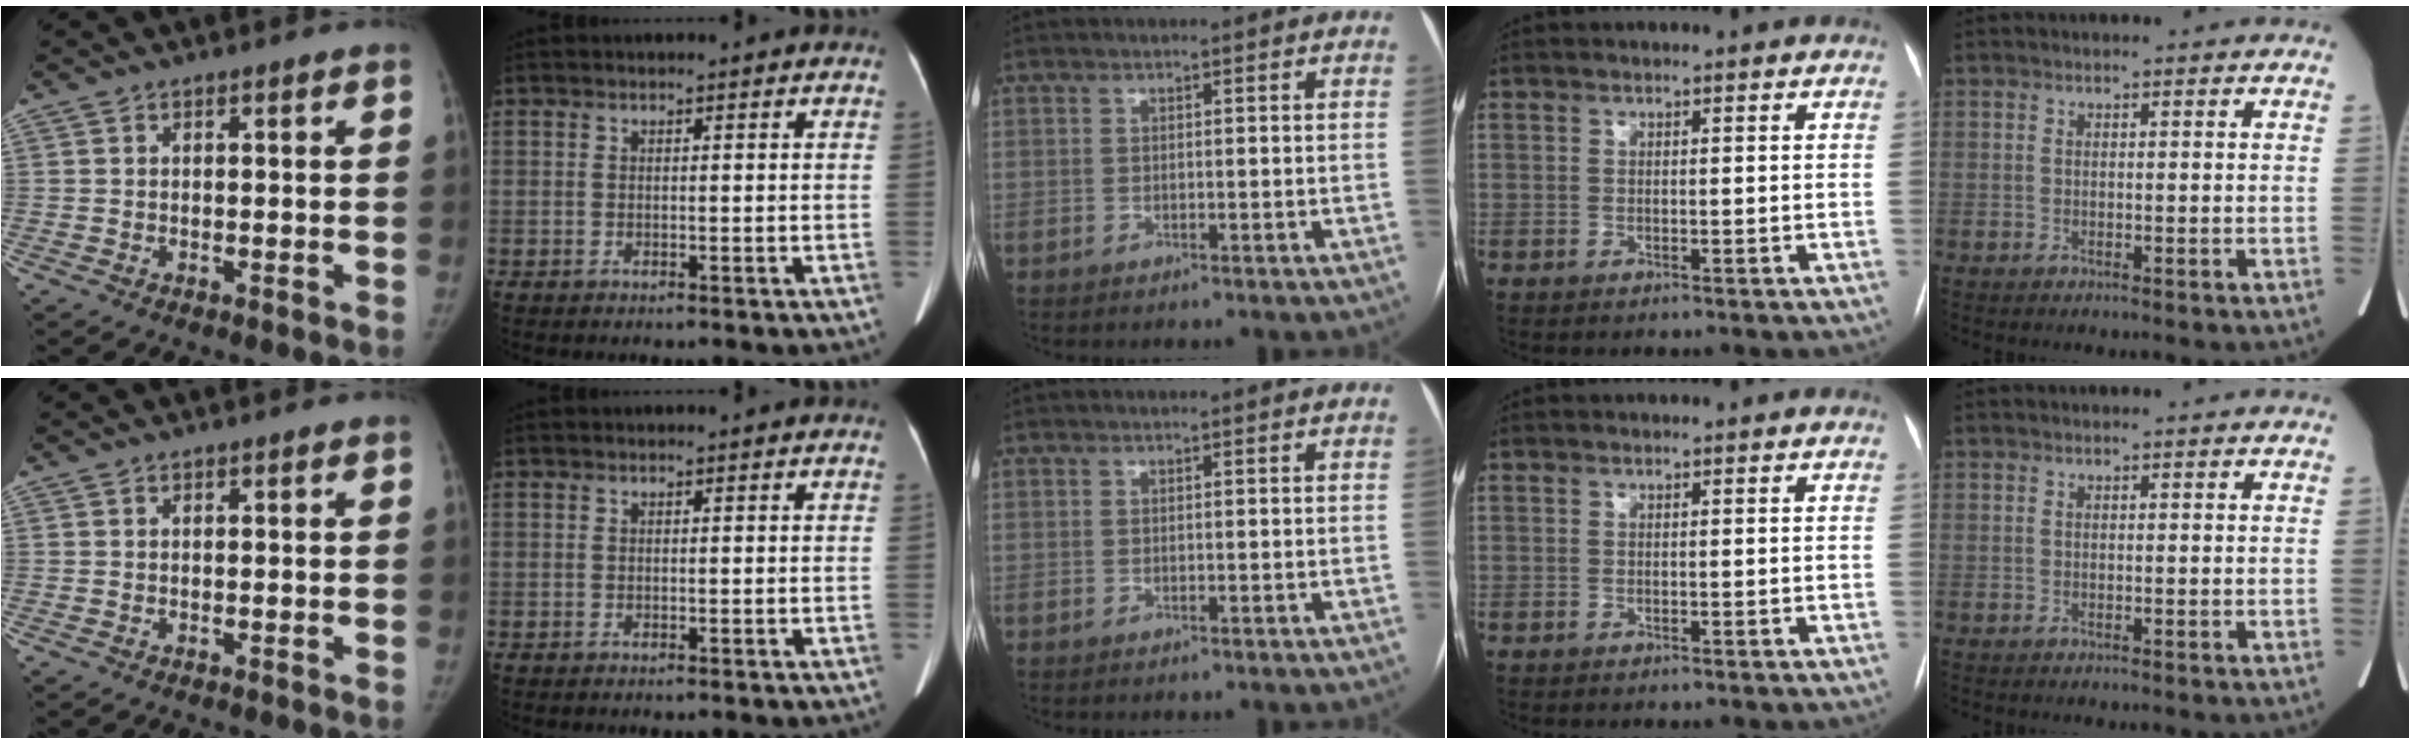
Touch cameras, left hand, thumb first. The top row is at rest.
{}